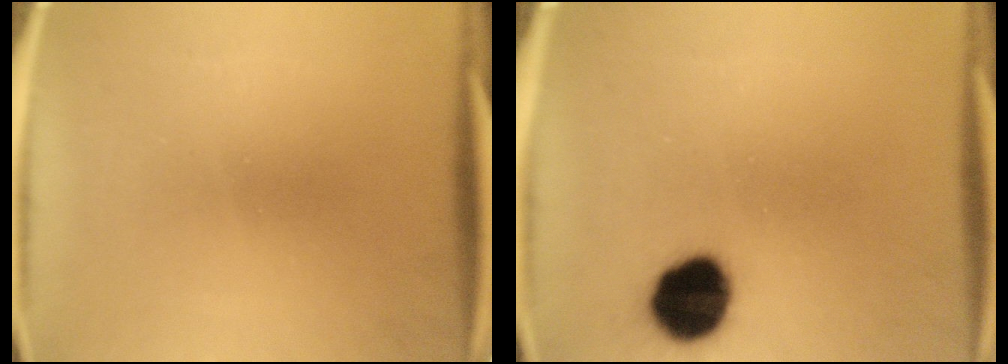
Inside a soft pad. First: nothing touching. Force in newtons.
{"total": 11.7}